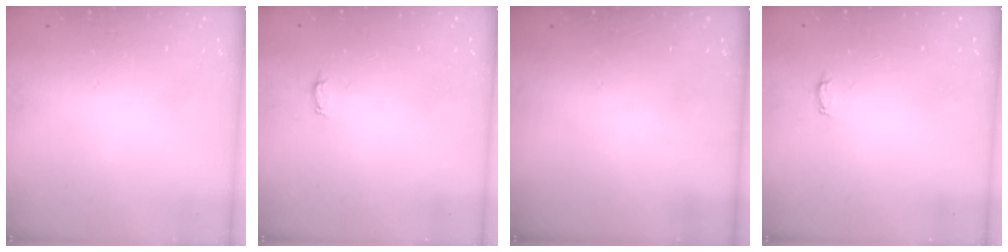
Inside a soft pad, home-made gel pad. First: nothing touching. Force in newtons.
{"total": 2.8, "press": 2.8, "slide": 0.3}
{"total": 0.0}
{"total": 2.8, "press": 2.8, "slide": 0.3}